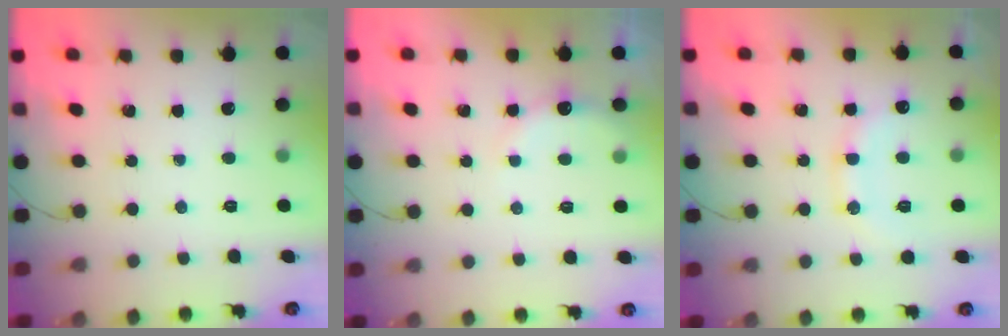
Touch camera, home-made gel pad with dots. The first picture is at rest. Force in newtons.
{"total": 5.6, "press": 5.4, "slide": 1.3}
{"total": 12.6, "press": 12.6, "slide": 1.0}